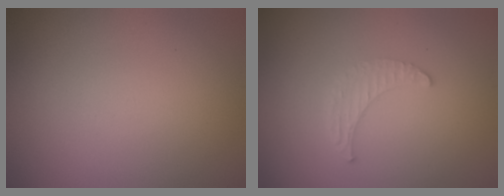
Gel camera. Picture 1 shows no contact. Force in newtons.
{"total": 1.6, "press": 1.5, "slide": 0.4}